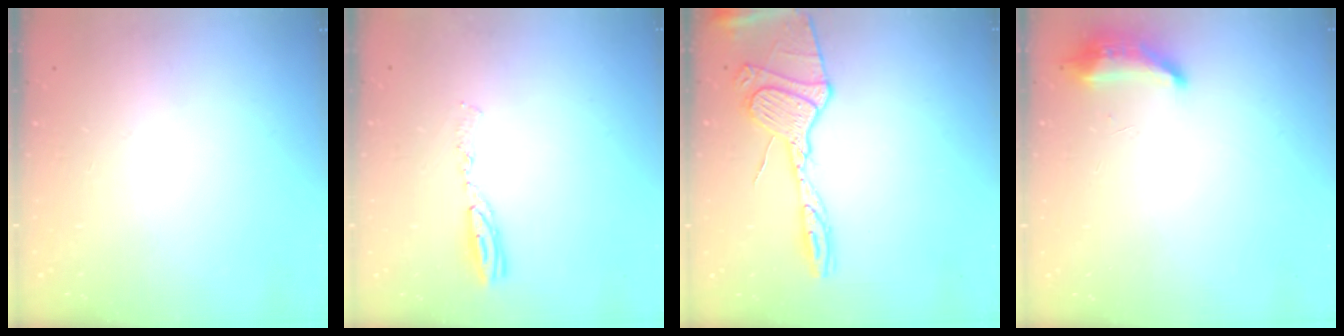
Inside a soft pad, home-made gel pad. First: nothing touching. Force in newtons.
{"total": 7.7, "press": 7.7, "slide": 0.7}
{"total": 15.8, "press": 15.7, "slide": 1.4}
{"total": 14.7, "press": 10.1, "slide": 10.7}